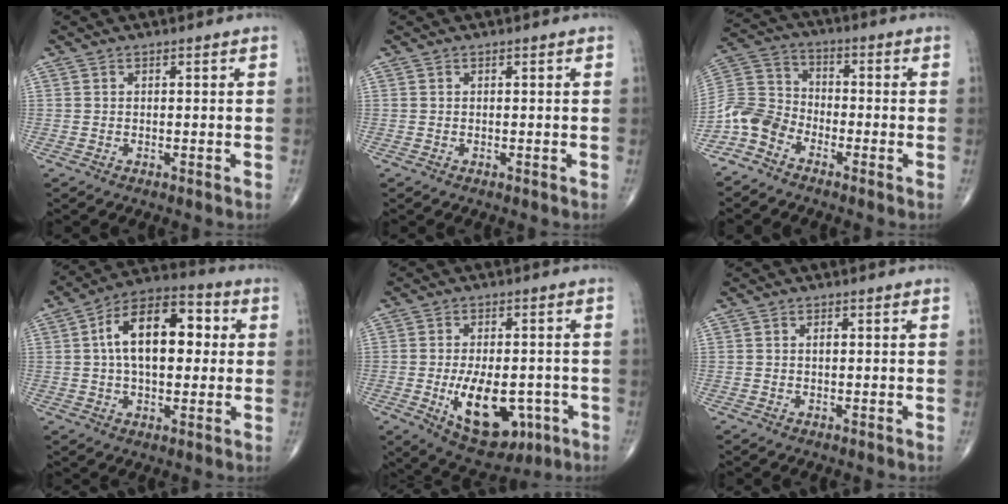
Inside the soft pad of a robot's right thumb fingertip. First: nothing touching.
{"total": 0.0}
{"total": 8.0, "force": [-5.2, 5.3, 3.2], "torque": [-0.060, 0.043, -0.121]}
{"total": 16.6, "force": [2.5, 9.2, 13.7], "torque": [-0.204, 0.028, 0.032]}
{"total": 14.4, "force": [-4.2, 7.8, 11.3], "torque": [-0.156, 0.005, -0.045]}
{"total": 0.9, "force": [0.1, 0.5, 0.8], "torque": [-0.012, 0.001, 0.000]}